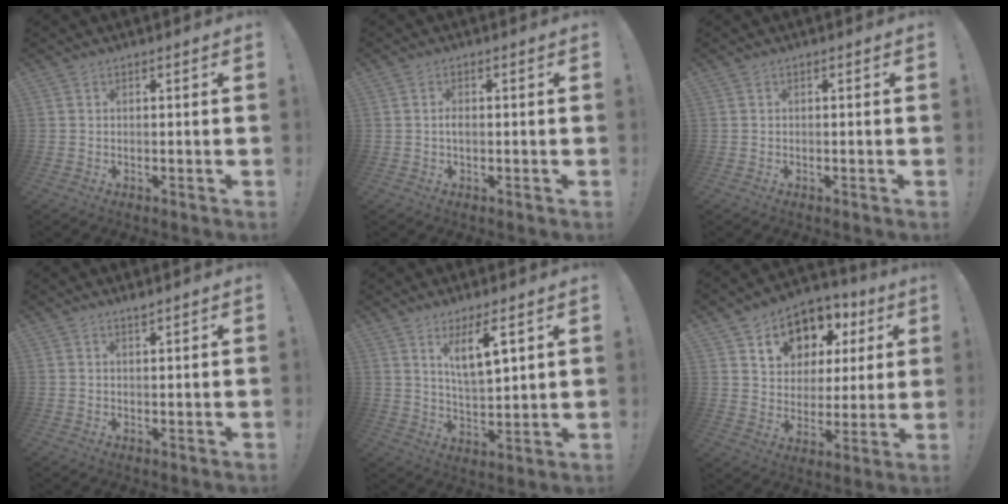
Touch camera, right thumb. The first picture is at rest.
{"total": 1.7, "force": [-0.3, 0.9, 1.4], "torque": [-0.027, 0.005, -0.006]}
{"total": 0.0}
{"total": 1.3, "force": [1.2, -0.1, 0.6], "torque": [-0.012, -0.005, 0.021]}
{"total": 9.5, "force": [5.5, 2.1, 7.5], "torque": [-0.130, -0.024, 0.094]}
{"total": 11.9, "force": [6.4, 8.9, 4.7], "torque": [-0.069, -0.044, 0.121]}